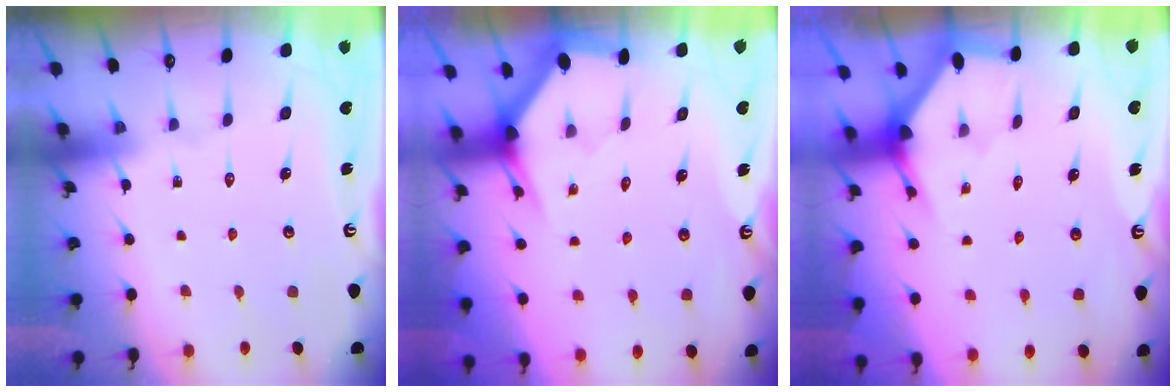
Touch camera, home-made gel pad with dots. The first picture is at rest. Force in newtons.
{"total": 3.0, "press": 3.0, "slide": 0.1}
{"total": 2.8, "press": 2.8, "slide": 0.2}